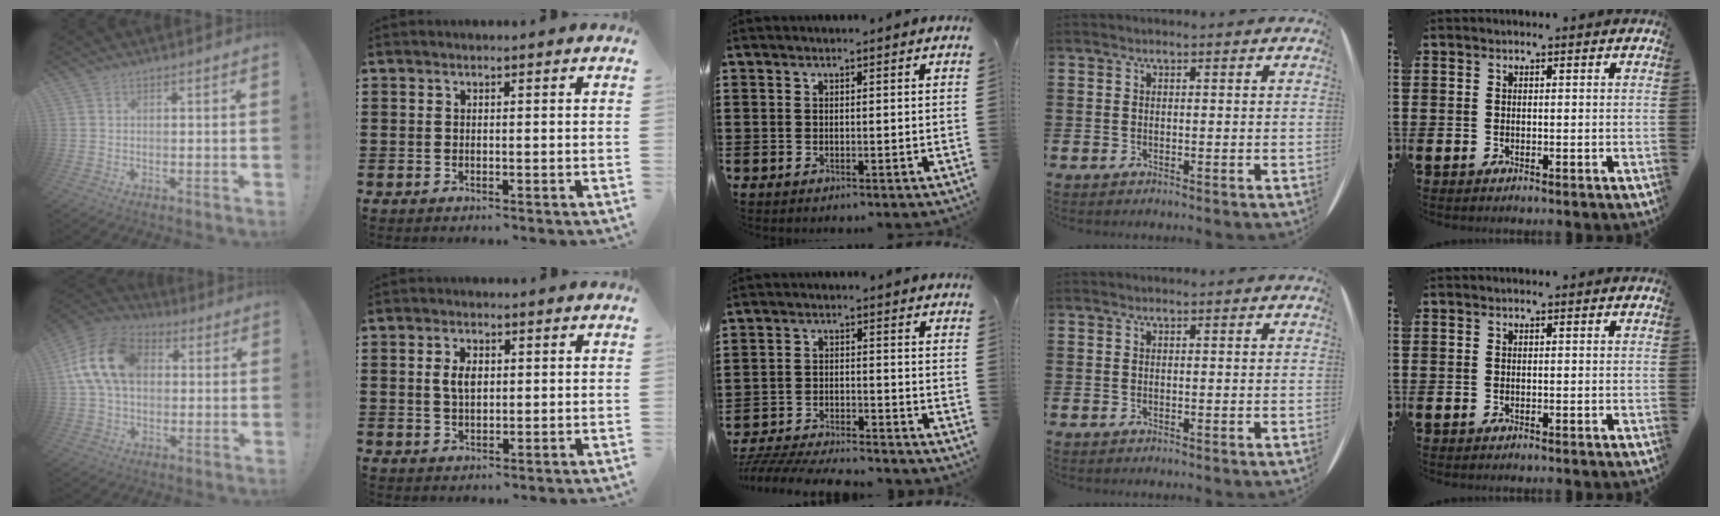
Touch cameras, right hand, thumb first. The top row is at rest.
{"thumb": {"total": 17.2, "force": [3.6, 12.1, 11.6], "torque": [-0.203, 0.012, 0.069]}, "index": {"total": 3.3, "force": [0.6, 1.8, 2.7], "torque": [-0.048, 0.007, 0.006]}, "middle": {"total": 5.5, "force": [-5.5, 0.3, 1.0], "torque": [-0.026, -0.001, -0.110]}}